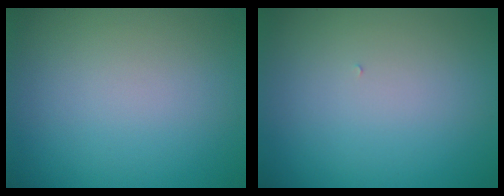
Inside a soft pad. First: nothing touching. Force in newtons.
{"total": 0.0}